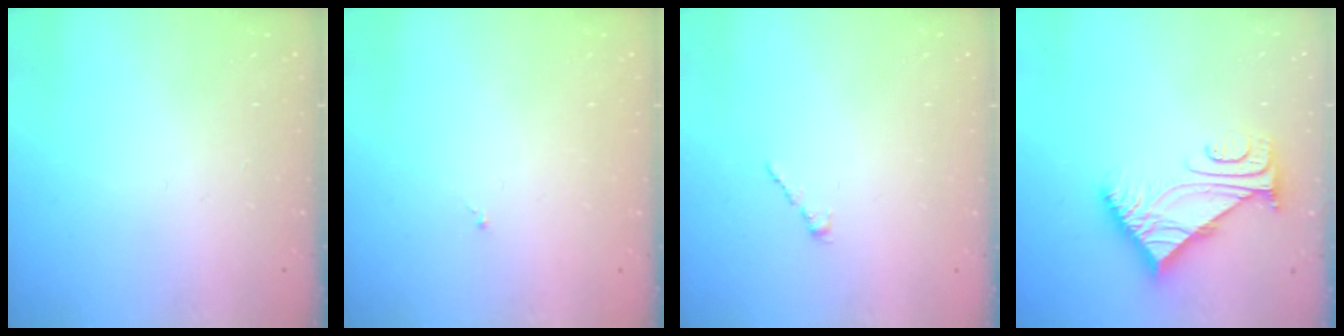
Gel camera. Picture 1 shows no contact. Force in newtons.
{"total": 0.0}
{"total": 1.2, "press": 1.1, "slide": 0.5}
{"total": 7.0, "press": 7.0, "slide": 0.7}